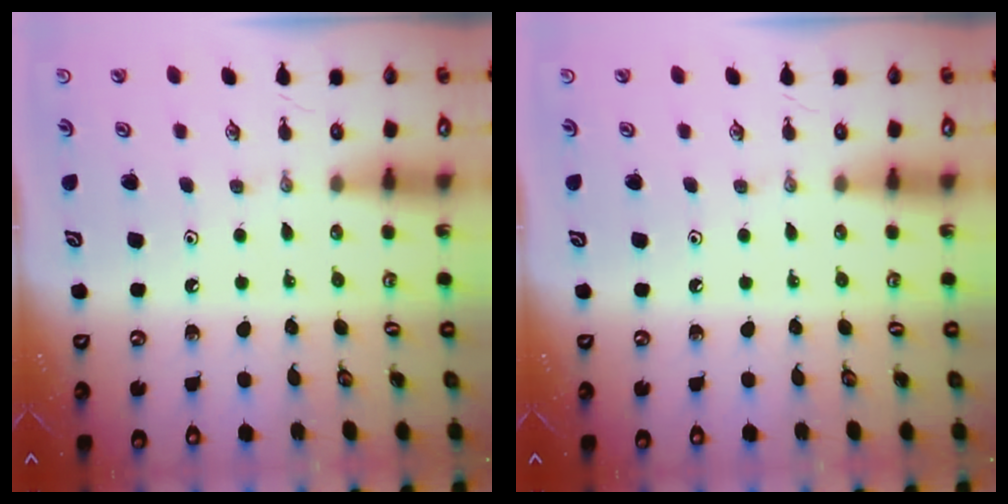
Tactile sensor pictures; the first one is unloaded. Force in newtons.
{"total": 0.0}